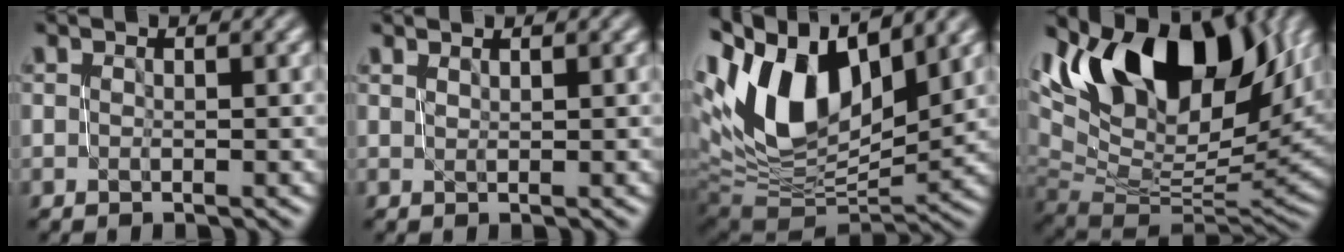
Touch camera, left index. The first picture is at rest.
{"total": 0.9, "force": [0.9, 0.2, 0.1], "torque": [0.005, 0.001, 0.009]}
{"total": 13.6, "force": [5.0, 7.7, 10.1], "torque": [-0.199, 0.015, 0.092]}
{"total": 14.9, "force": [8.1, 7.1, 10.2], "torque": [-0.171, 0.024, 0.149]}